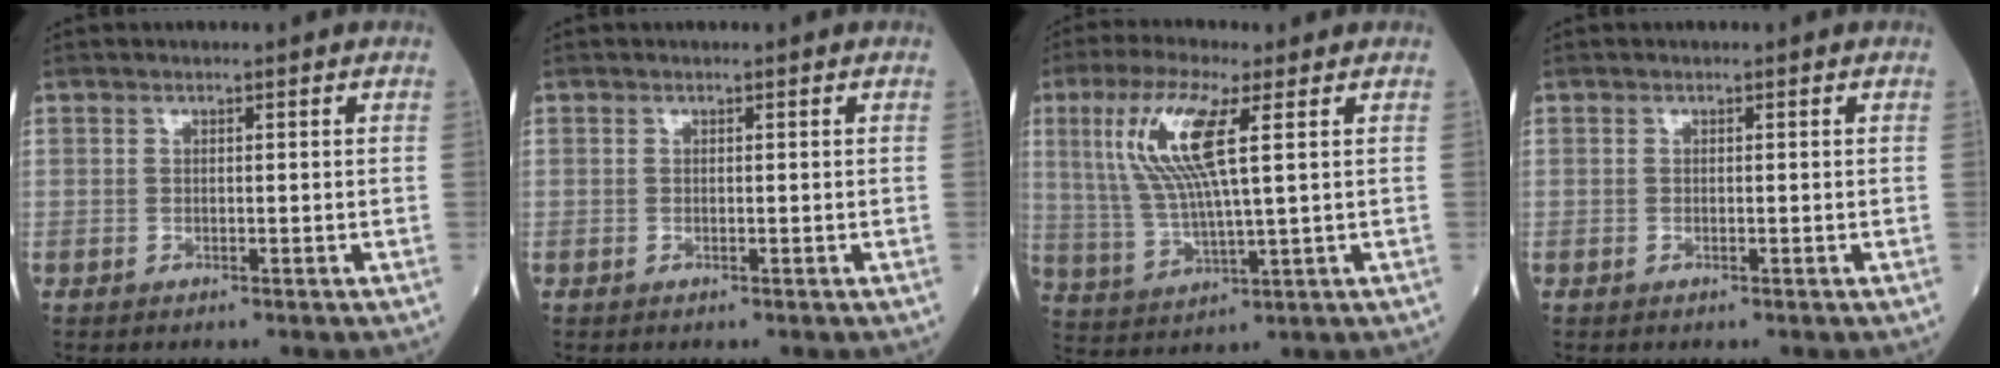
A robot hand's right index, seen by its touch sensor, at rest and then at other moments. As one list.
[{"total": 0.0}, {"total": 11.3, "force": [3.6, 1.0, 10.7], "torque": [-0.238, 0.004, 0.070]}, {"total": 0.0}]